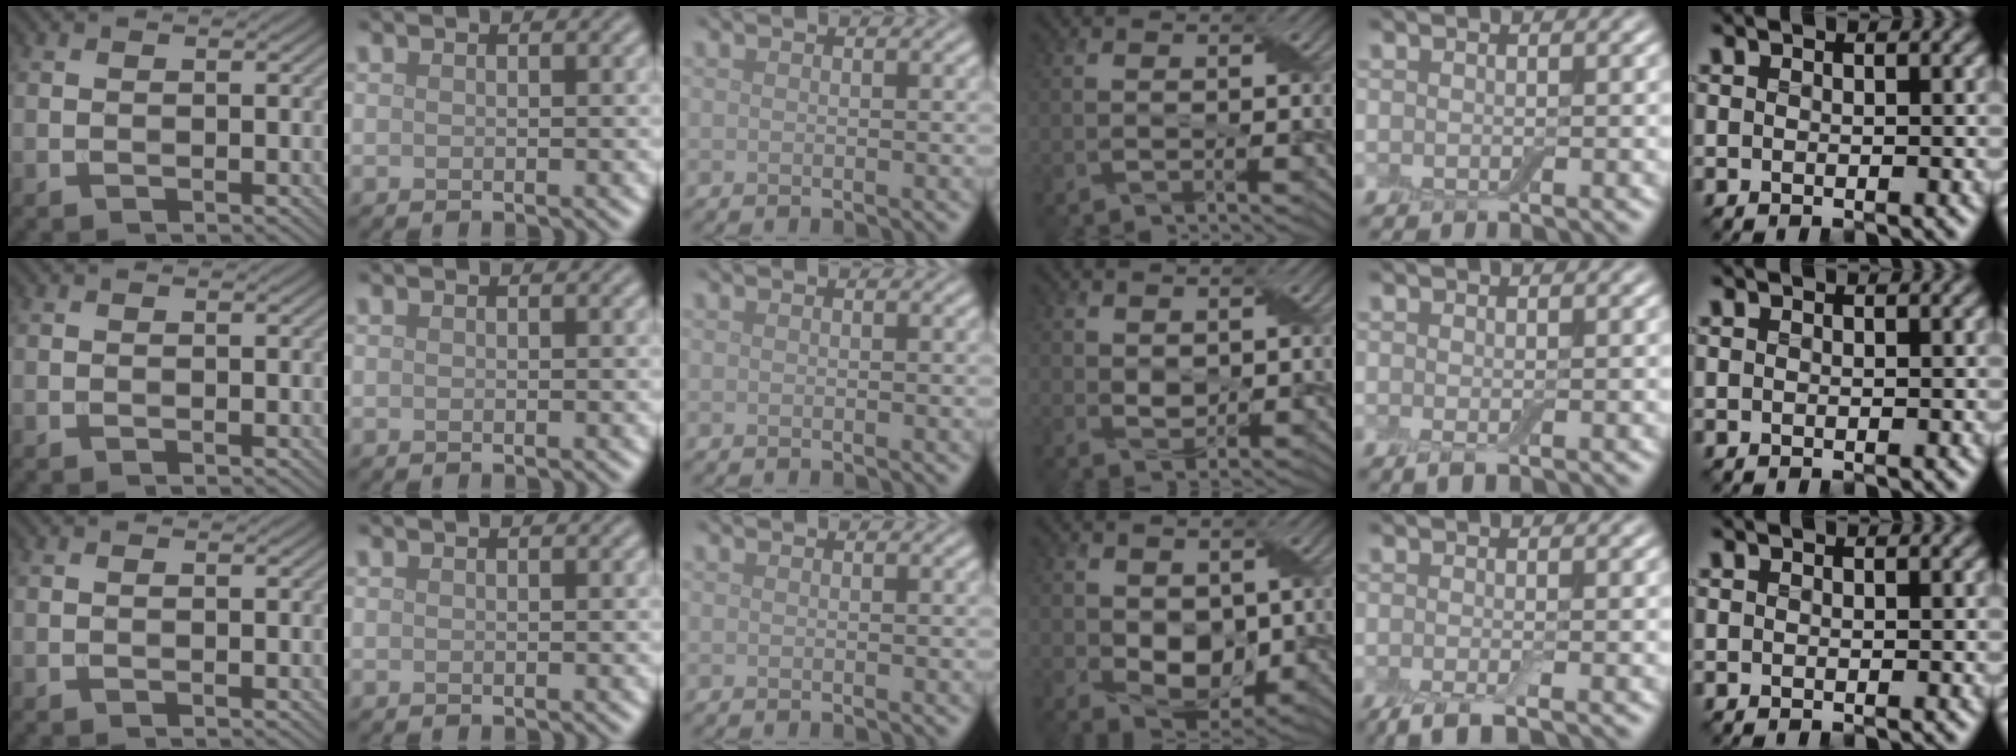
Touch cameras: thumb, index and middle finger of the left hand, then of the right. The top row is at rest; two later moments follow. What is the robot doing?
{"motion": "peel", "object": "small bumper sticker"}